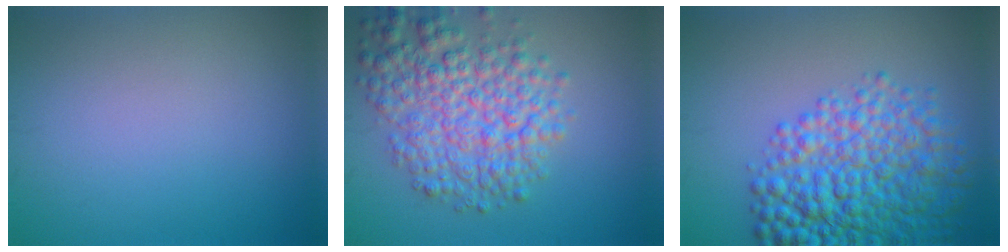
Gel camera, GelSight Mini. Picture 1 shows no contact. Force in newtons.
{"total": 7.3, "press": 7.3, "slide": 0.2}
{"total": 9.2, "press": 9.2, "slide": 0.3}